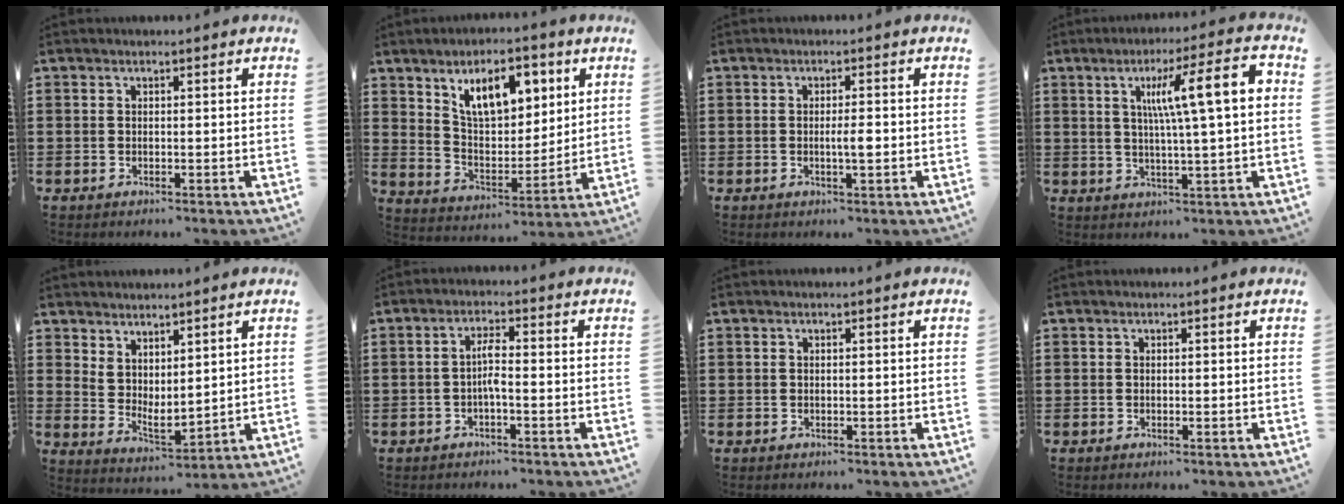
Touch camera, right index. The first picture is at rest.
{"total": 10.0, "force": [5.8, 4.9, 6.5], "torque": [-0.126, -0.005, 0.100]}
{"total": 2.4, "force": [-0.4, 0.3, 2.4], "torque": [-0.051, -0.005, -0.010]}
{"total": 11.3, "force": [2.6, 1.0, 10.9], "torque": [-0.193, 0.001, 0.033]}
{"total": 3.1, "force": [3.0, 0.9, 0.3], "torque": [-0.019, -0.017, 0.054]}
{"total": 2.9, "force": [-0.9, 0.4, 2.7], "torque": [-0.057, 0.001, -0.021]}
{"total": 0.0}
{"total": 0.0}